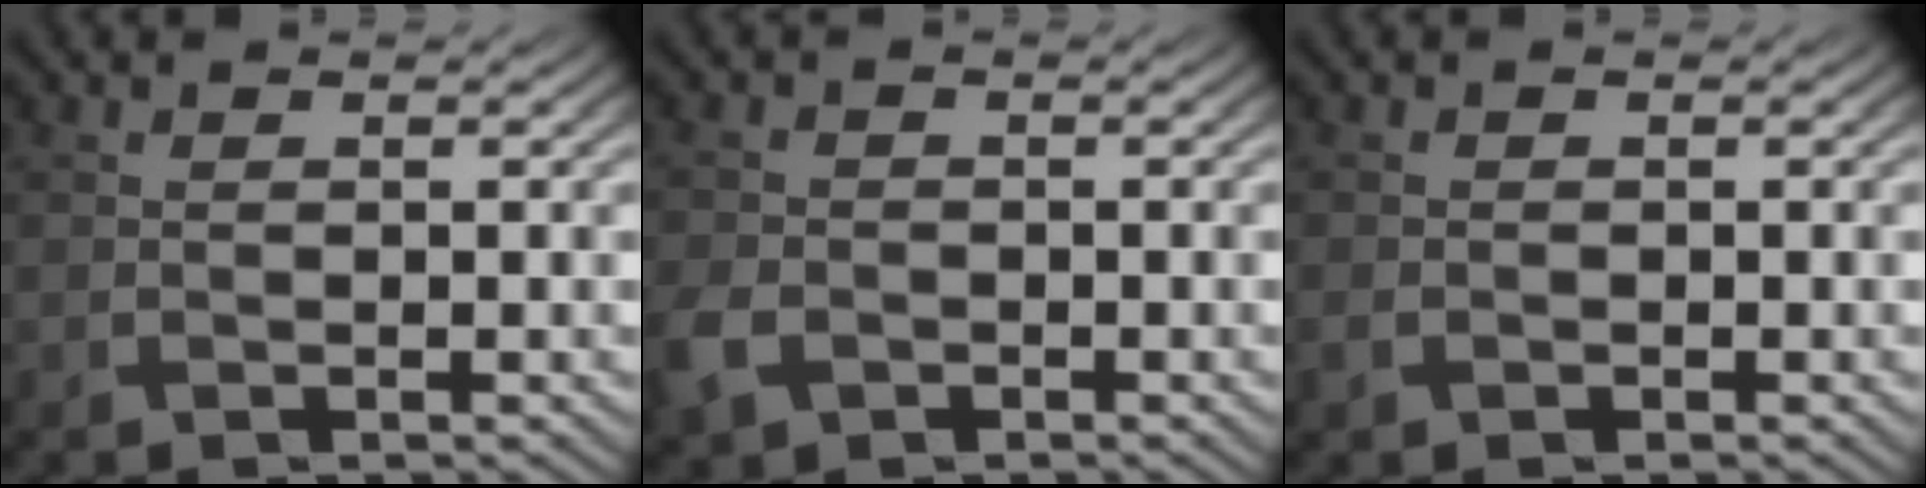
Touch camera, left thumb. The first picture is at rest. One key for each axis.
{"total": 3.8, "fx": -1.9, "fy": 2.8, "fz": 1.9, "tx": -0.057, "ty": -0.011, "tz": -0.045}
{"total": 1.1, "fx": -0.5, "fy": 0.8, "fz": 0.4, "tx": -0.010, "ty": -0.006, "tz": -0.012}